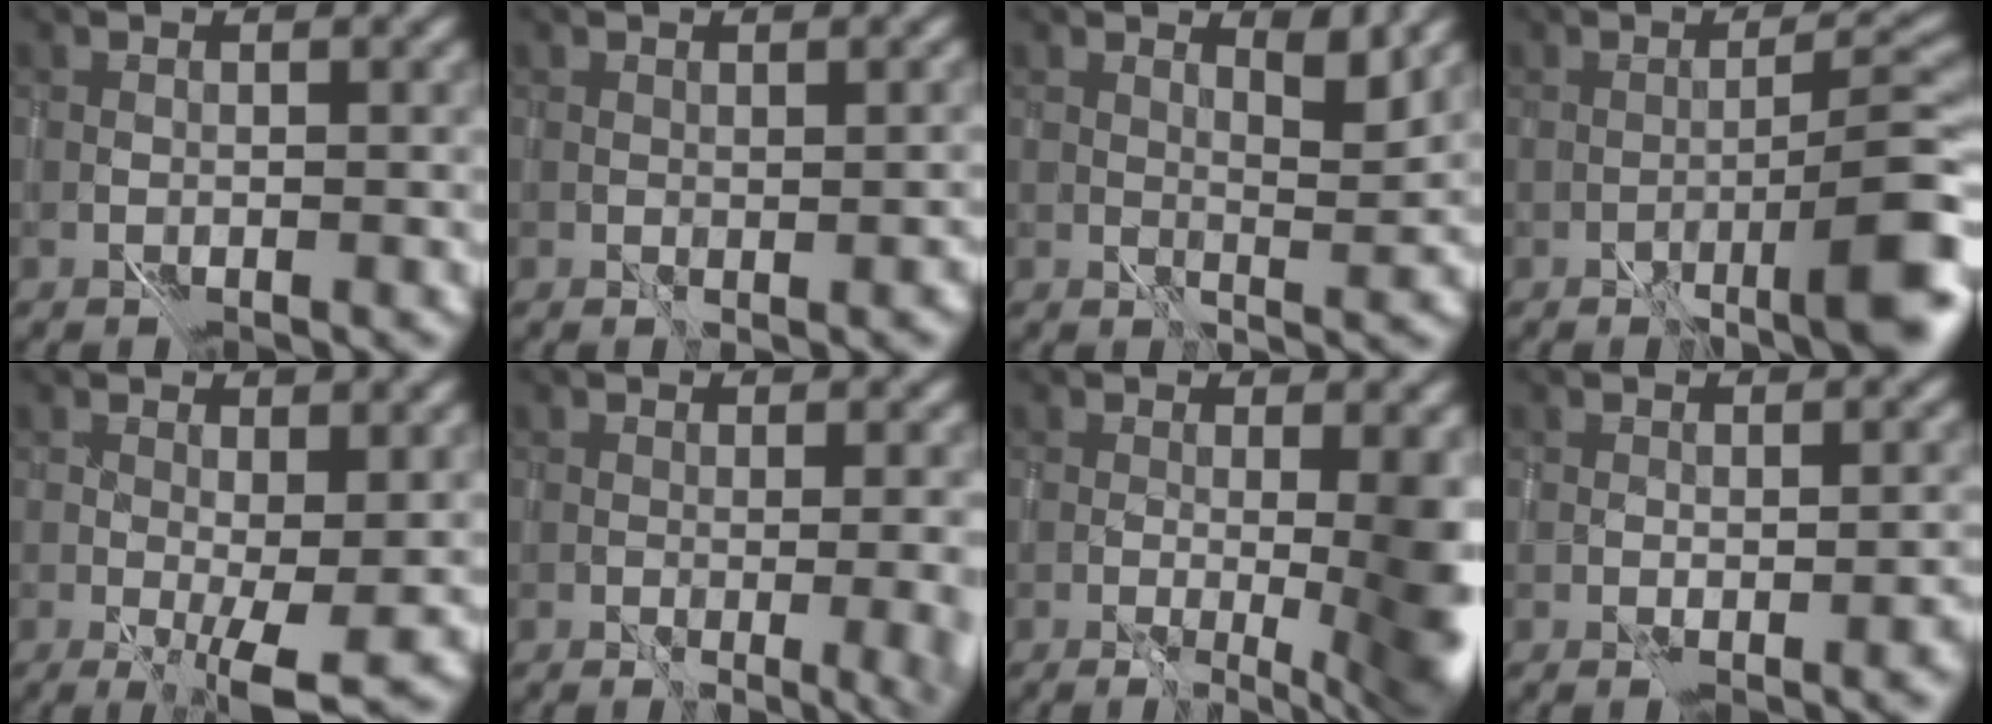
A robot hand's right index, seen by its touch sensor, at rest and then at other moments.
{"total": 0.8, "force": [0.7, 0.0, 0.4], "torque": [-0.003, 0.005, 0.018]}
{"total": 2.9, "force": [2.8, 0.0, 0.9], "torque": [-0.009, 0.001, 0.049]}
{"total": 7.2, "force": [-2.2, 1.4, 6.7], "torque": [-0.086, 0.018, -0.028]}
{"total": 3.1, "force": [0.5, 0.3, 3.0], "torque": [-0.057, -0.003, 0.013]}
{"total": 6.3, "force": [-0.5, 2.8, 5.6], "torque": [-0.032, -0.005, 0.022]}
{"total": 8.9, "force": [0.4, 2.7, 8.5], "torque": [-0.065, 0.000, 0.017]}
{"total": 2.4, "force": [-0.7, 0.7, 2.2], "torque": [-0.029, -0.001, 0.002]}